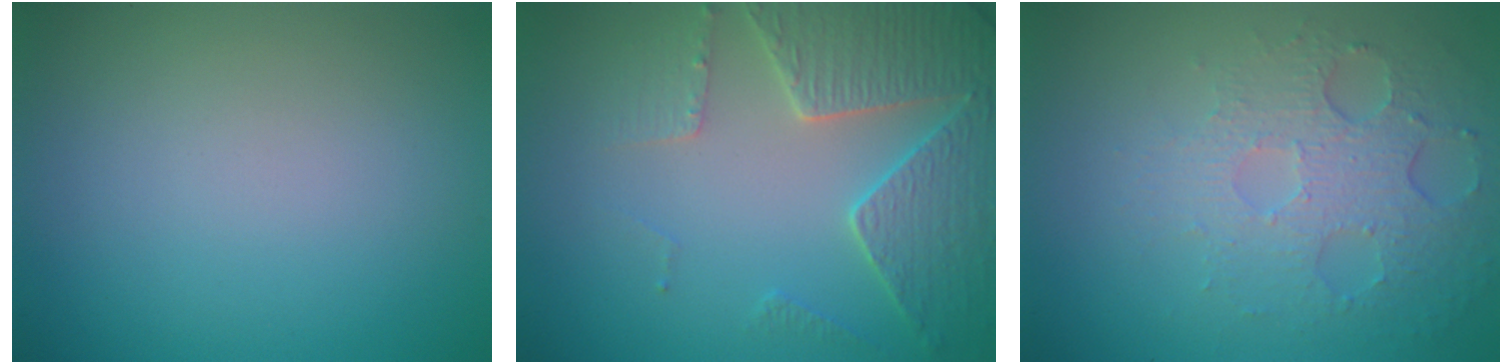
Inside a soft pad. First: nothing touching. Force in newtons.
{"total": 5.0, "press": 4.5, "slide": 2.2}
{"total": 5.2, "press": 3.4, "slide": 3.9}